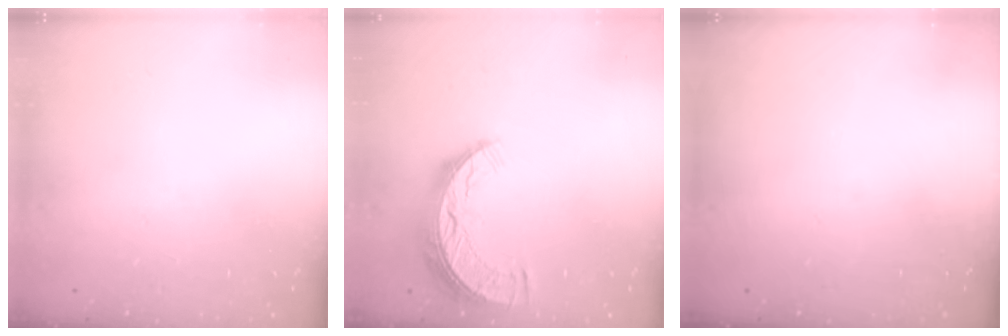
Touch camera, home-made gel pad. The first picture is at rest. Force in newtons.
{"total": 9.6, "press": 9.6, "slide": 0.8}
{"total": 0.0}